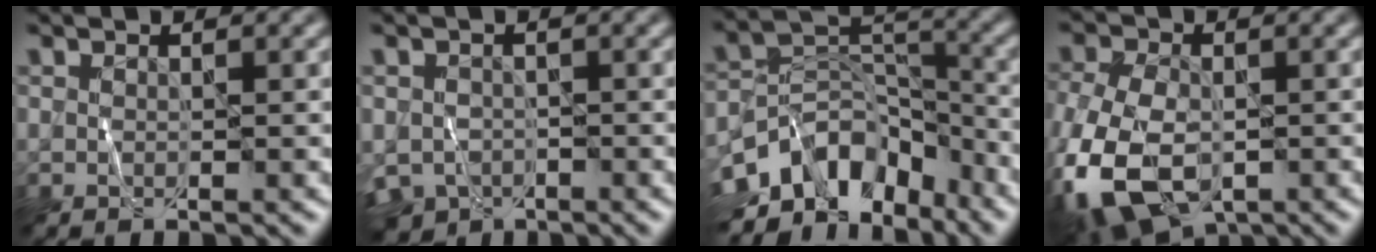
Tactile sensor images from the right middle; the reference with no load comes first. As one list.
[{"total": 4.2, "force": [-2.5, 2.9, 1.7], "torque": [-0.031, -0.013, -0.050]}, {"total": 10.0, "force": [-5.5, 6.4, 5.4], "torque": [-0.084, 0.007, -0.106]}, {"total": 12.2, "force": [-5.3, 6.7, 8.7], "torque": [-0.207, -0.030, -0.099]}]